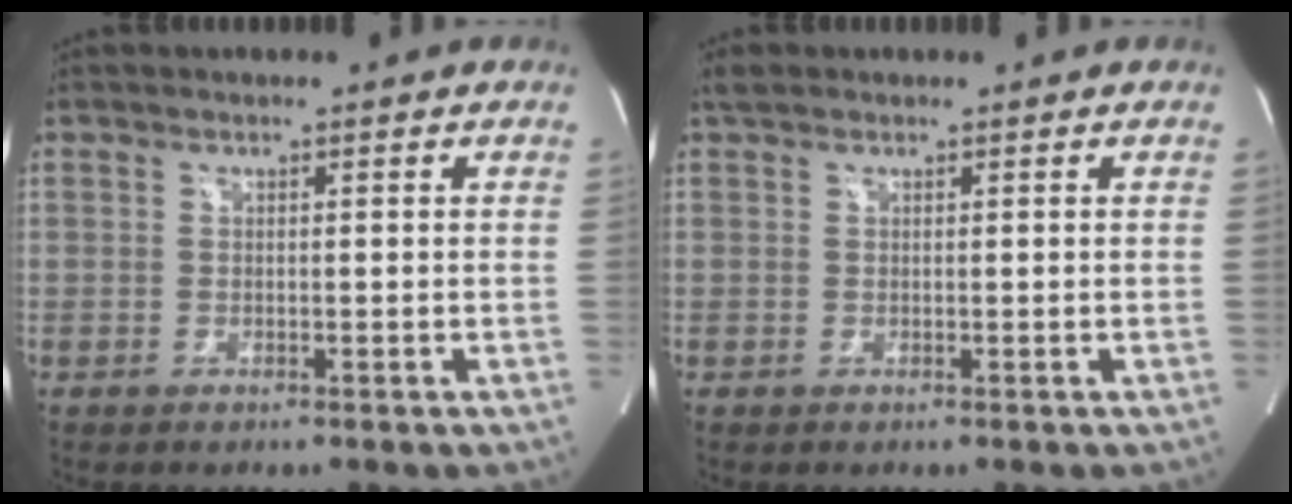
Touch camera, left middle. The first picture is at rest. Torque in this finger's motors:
{"motor_torque": [0.29, 0.09, -0.29, 0.00]}